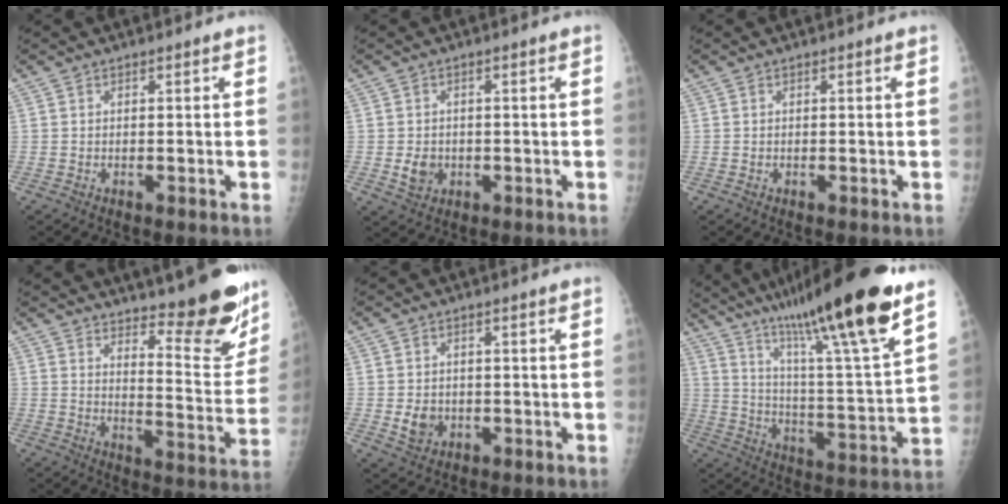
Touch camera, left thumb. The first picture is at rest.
{"total": 3.6, "force": [-0.6, 3.0, 1.9], "torque": [-0.023, 0.002, -0.005]}
{"total": 0.0}
{"total": 16.2, "force": [12.4, 3.9, 9.7], "torque": [-0.088, -0.114, 0.172]}
{"total": 4.0, "force": [-0.6, 3.3, 2.1], "torque": [-0.023, 0.002, -0.002]}
{"total": 27.3, "force": [18.2, 2.7, 20.1], "torque": [-0.313, -0.058, 0.301]}